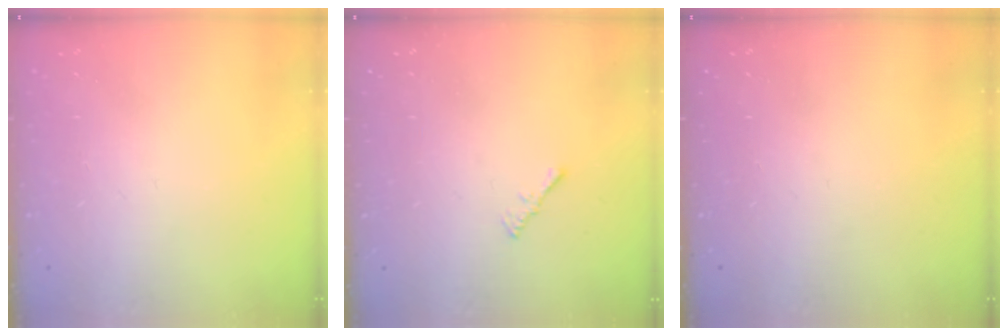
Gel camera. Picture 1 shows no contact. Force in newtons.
{"total": 0.7, "press": 0.6, "slide": 0.3}
{"total": 0.0}